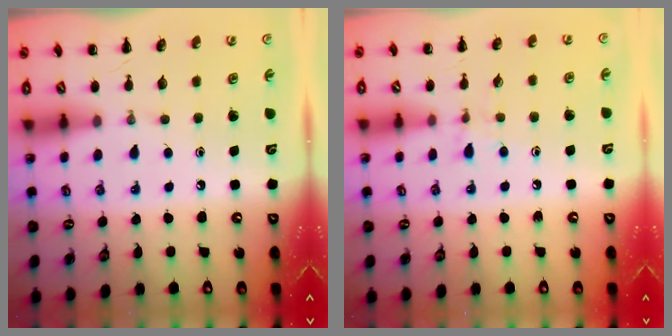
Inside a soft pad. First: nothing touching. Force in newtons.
{"total": 5.6, "press": 5.3, "slide": 1.6}